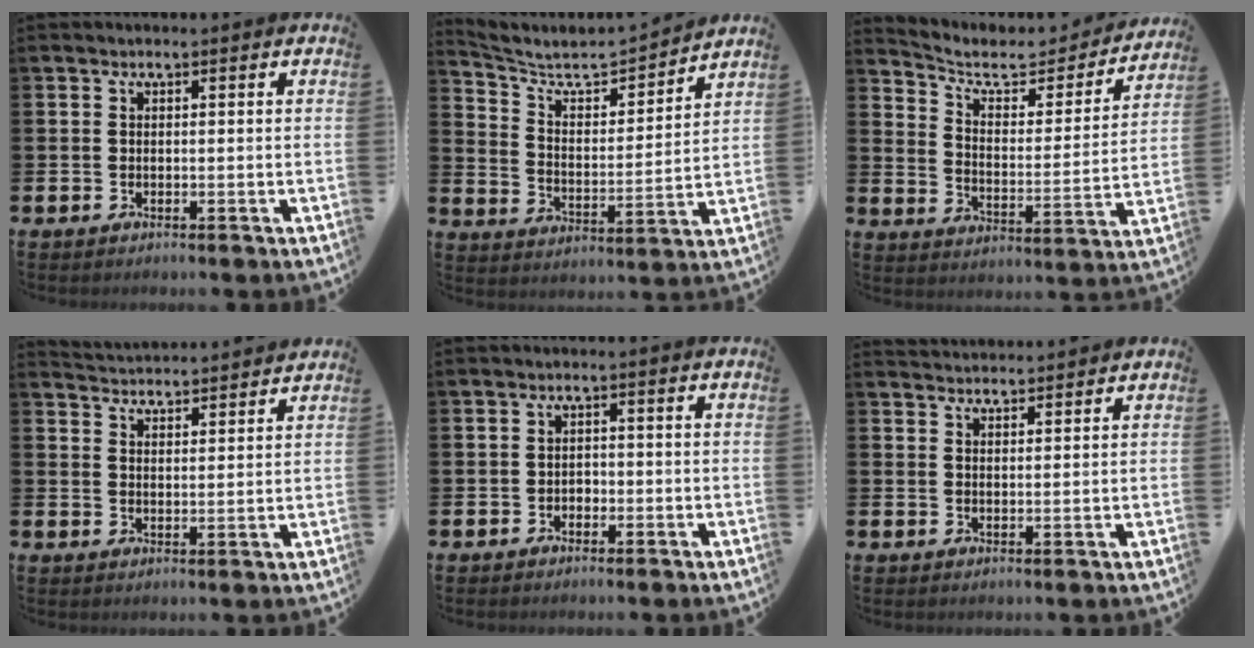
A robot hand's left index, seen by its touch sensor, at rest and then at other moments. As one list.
[{"total": 5.9, "force": [5.3, 1.6, 1.9], "torque": [-0.065, -0.050, 0.082]}, {"total": 7.1, "force": [5.9, 2.8, 2.8], "torque": [-0.074, -0.043, 0.093]}, {"total": 4.2, "force": [4.1, -0.1, -0.5], "torque": [0.000, -0.034, 0.073]}, {"total": 1.4, "force": [-0.9, 1.0, 0.3], "torque": [-0.005, 0.001, -0.020]}, {"total": 2.9, "force": [2.9, 0.2, -0.1], "torque": [-0.002, -0.017, 0.052]}]